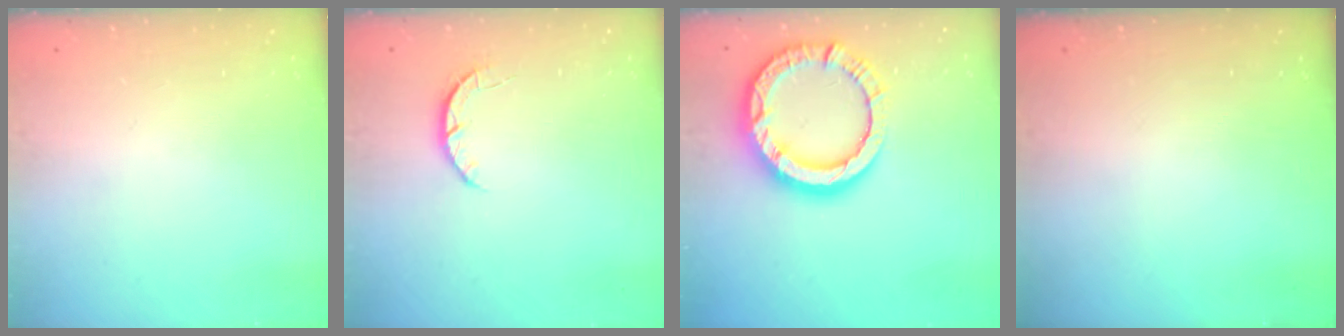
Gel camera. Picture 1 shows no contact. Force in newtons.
{"total": 3.3, "press": 3.3, "slide": 0.5}
{"total": 15.9, "press": 15.8, "slide": 1.6}
{"total": 0.0}